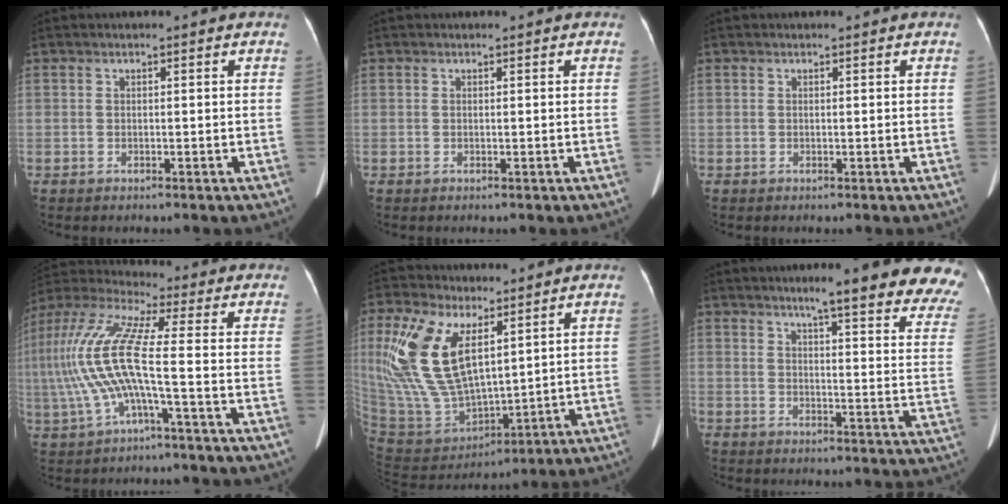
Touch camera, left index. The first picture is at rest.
{"total": 0.0}
{"total": 0.0}
{"total": 13.0, "force": [-1.9, 1.5, 12.8], "torque": [-0.296, 0.015, -0.041]}
{"total": 17.0, "force": [6.5, 7.9, 13.5], "torque": [-0.310, 0.006, 0.137]}
{"total": 20.0, "force": [16.8, 0.4, 10.9], "torque": [-0.126, -0.055, 0.190]}